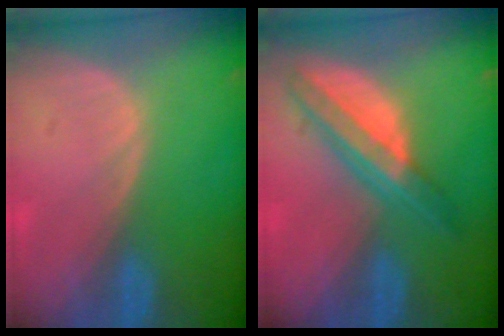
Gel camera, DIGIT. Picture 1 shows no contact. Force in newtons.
{"total": 7.6, "press": 6.4, "slide": 4.1}